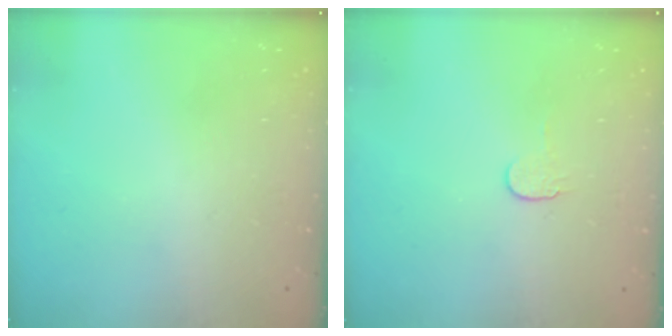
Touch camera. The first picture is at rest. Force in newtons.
{"total": 3.7, "press": 3.7, "slide": 0.4}